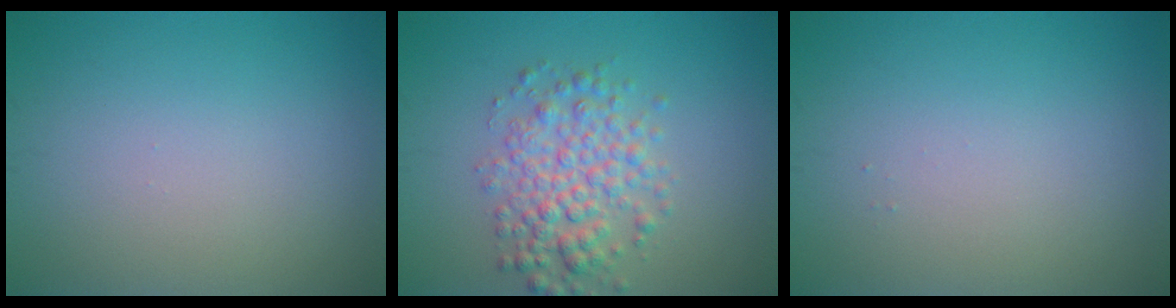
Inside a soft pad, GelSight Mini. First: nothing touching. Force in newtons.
{"total": 4.4, "press": 4.4, "slide": 0.0}
{"total": 0.0}